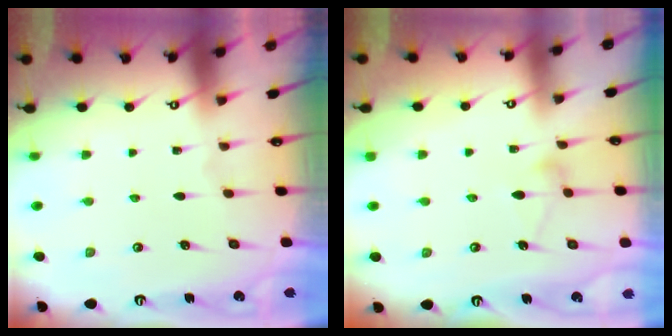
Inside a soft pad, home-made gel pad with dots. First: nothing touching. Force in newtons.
{"total": 6.2, "press": 6.2, "slide": 0.3}